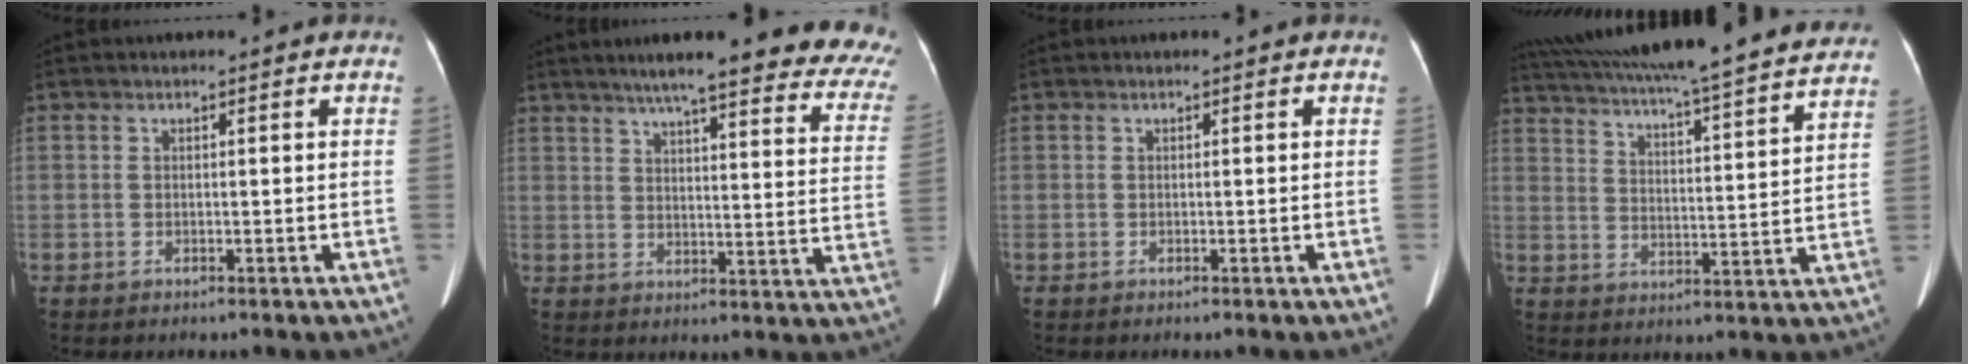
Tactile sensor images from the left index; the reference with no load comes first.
{"total": 24.5, "force": [20.1, 3.0, 13.7], "torque": [-0.167, -0.030, 0.230]}
{"total": 0.0}
{"total": 31.1, "force": [27.9, 2.1, 13.6], "torque": [-0.232, -0.028, 0.365]}